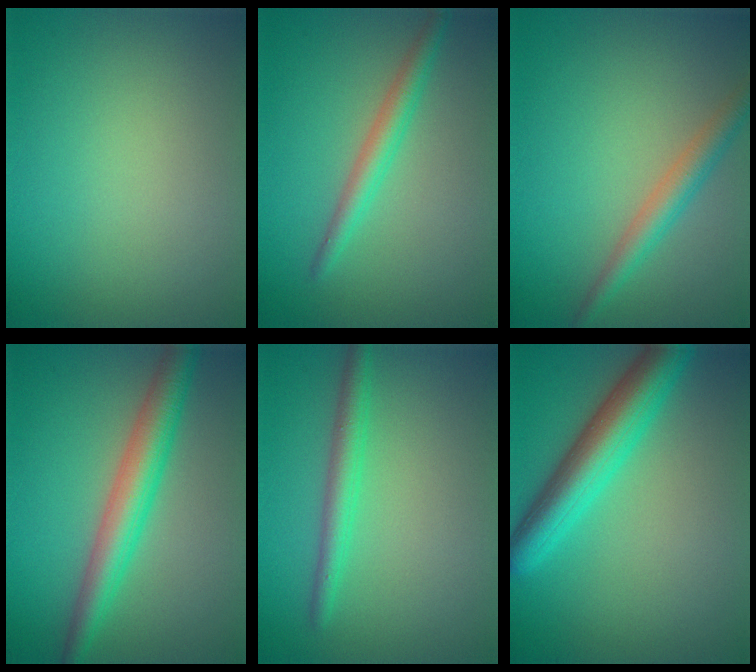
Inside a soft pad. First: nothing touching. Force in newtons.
{"total": 2.4, "press": 2.4, "slide": 0.1}
{"total": 2.9, "press": 2.9, "slide": 0.1}
{"total": 4.7, "press": 4.7, "slide": 0.1}
{"total": 2.4, "press": 2.4, "slide": 0.2}
{"total": 5.8, "press": 5.8, "slide": 0.1}